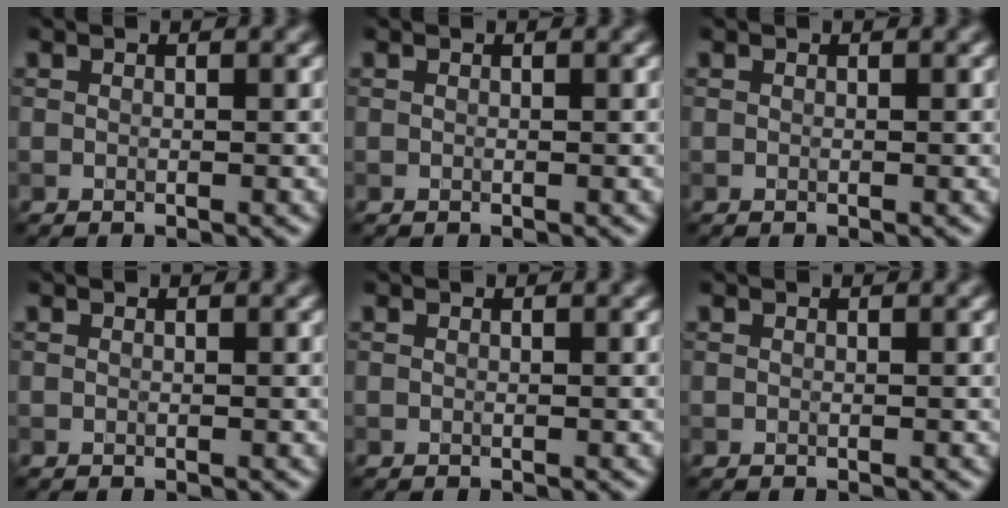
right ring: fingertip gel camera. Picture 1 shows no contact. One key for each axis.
{"total": 0.0}
{"total": 0.0}
{"total": 0.0}
{"total": 0.0}
{"total": 0.0}